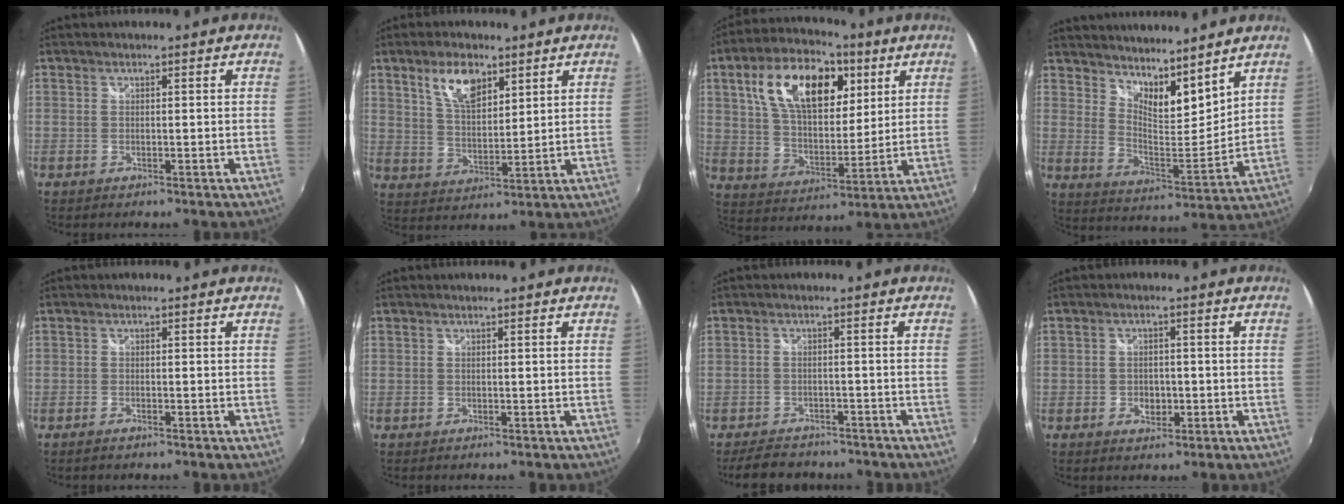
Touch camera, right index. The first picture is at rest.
{"total": 8.5, "force": [5.0, 3.9, 5.6], "torque": [-0.102, 0.010, 0.096]}
{"total": 19.1, "force": [7.7, 10.4, 14.1], "torque": [-0.264, 0.024, 0.134]}
{"total": 11.2, "force": [9.2, 3.2, 5.4], "torque": [-0.078, -0.013, 0.159]}
{"total": 1.1, "force": [-1.0, 0.3, 0.5], "torque": [-0.012, -0.004, -0.020]}
{"total": 0.0}
{"total": 7.1, "force": [-5.9, 3.6, 1.9], "torque": [-0.053, 0.008, -0.087]}
{"total": 3.6, "force": [-1.1, 2.7, 2.1], "torque": [-0.038, 0.002, -0.016]}